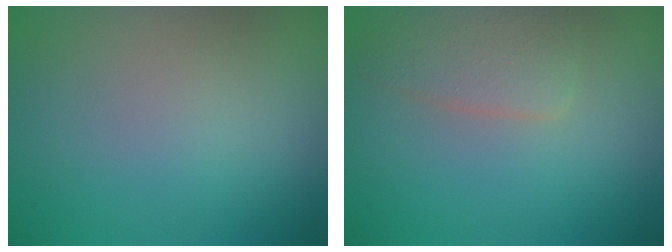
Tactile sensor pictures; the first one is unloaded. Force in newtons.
{"total": 2.8, "press": 2.8, "slide": 0.1}